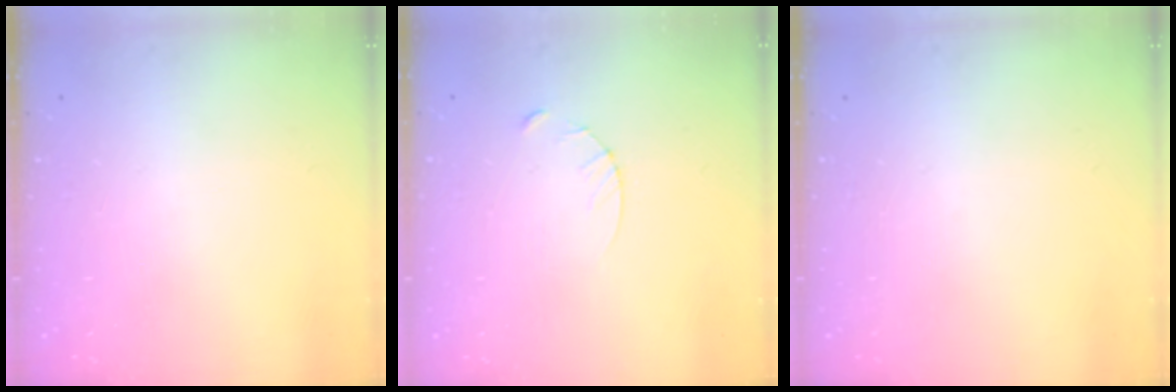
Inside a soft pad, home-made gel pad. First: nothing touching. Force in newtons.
{"total": 3.3, "press": 3.3, "slide": 0.4}
{"total": 0.0}